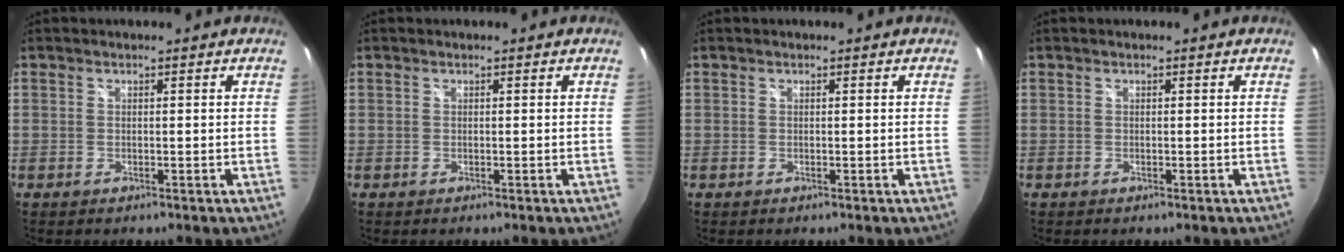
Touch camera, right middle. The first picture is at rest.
{"total": 0.0}
{"total": 0.0}
{"total": 0.0}